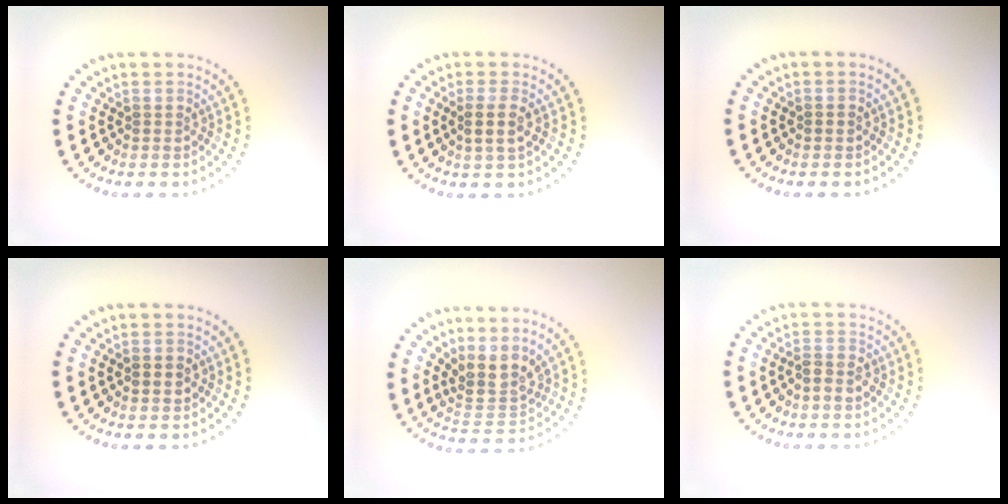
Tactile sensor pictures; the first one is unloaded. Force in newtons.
{"total": 2.1, "press": 1.9, "slide": 0.9}
{"total": 0.7, "press": 0.7, "slide": 0.1}
{"total": 2.0, "press": 2.0, "slide": 0.1}
{"total": 3.2, "press": 2.6, "slide": 2.0}
{"total": 1.6, "press": 1.5, "slide": 0.5}